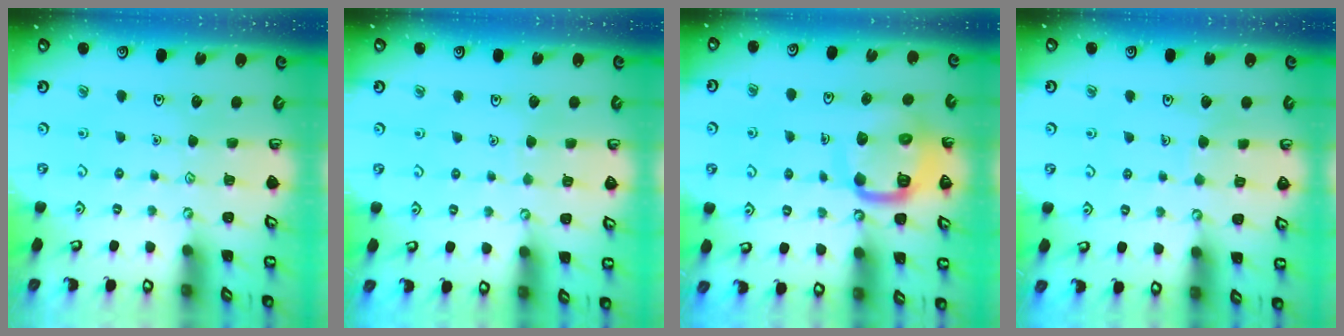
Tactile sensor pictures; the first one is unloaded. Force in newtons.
{"total": 1.7, "press": 1.7, "slide": 0.1}
{"total": 12.6, "press": 12.5, "slide": 1.4}
{"total": 2.7, "press": 2.7, "slide": 0.1}